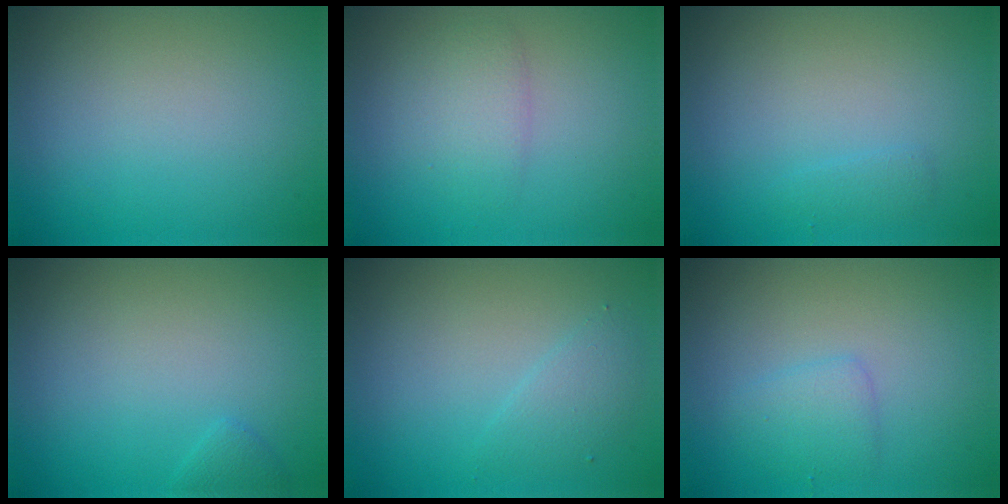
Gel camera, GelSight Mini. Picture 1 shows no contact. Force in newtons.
{"total": 2.1, "press": 2.1, "slide": 0.1}
{"total": 0.7, "press": 0.7, "slide": 0.1}
{"total": 0.7, "press": 0.7, "slide": 0.1}
{"total": 1.6, "press": 1.6, "slide": 0.3}
{"total": 1.8, "press": 1.8, "slide": 0.0}